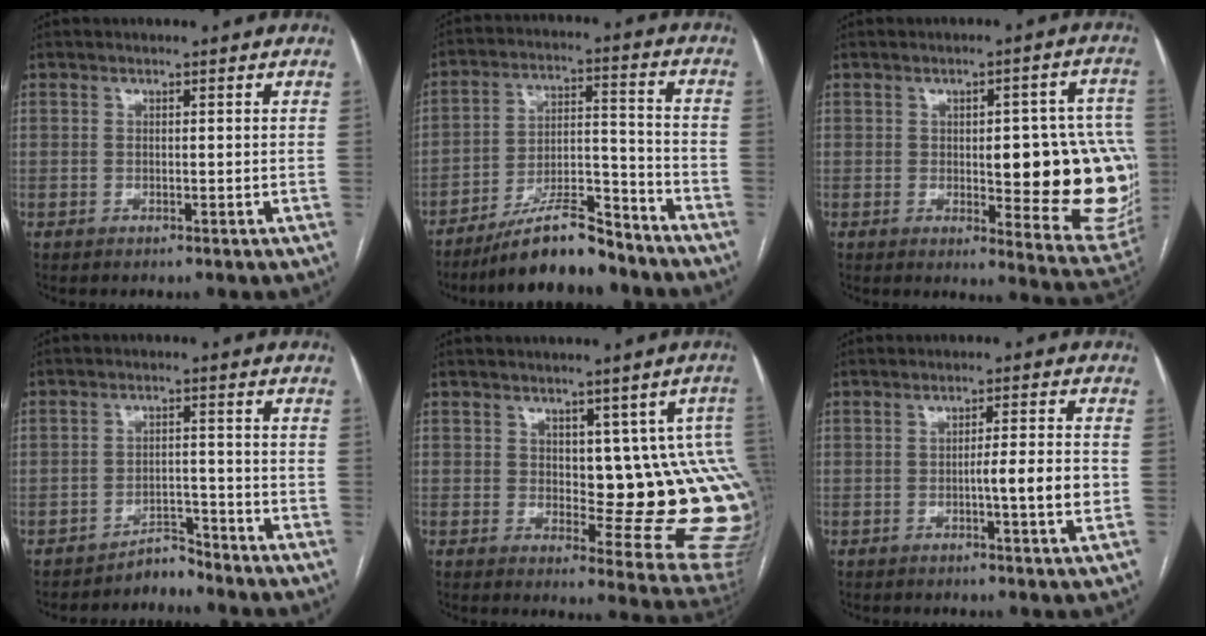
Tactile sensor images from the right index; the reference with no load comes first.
{"total": 12.3, "force": [-10.4, 2.5, 6.0], "torque": [-0.096, 0.020, -0.180]}
{"total": 19.3, "force": [-0.8, 6.3, 18.2], "torque": [-0.156, 0.012, 0.008]}
{"total": 3.1, "force": [-3.0, 0.6, -0.5], "torque": [0.017, 0.001, -0.050]}
{"total": 13.7, "force": [1.0, 4.9, 12.7], "torque": [-0.104, 0.005, 0.021]}
{"total": 6.0, "force": [-1.2, -0.1, 5.9], "torque": [-0.085, 0.002, -0.017]}